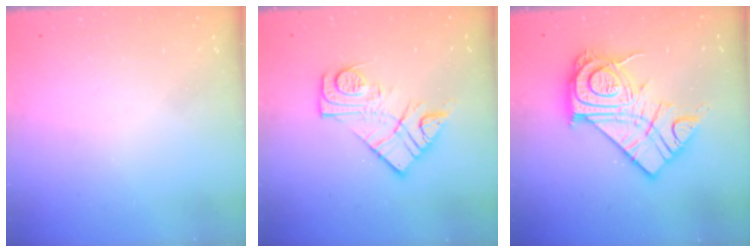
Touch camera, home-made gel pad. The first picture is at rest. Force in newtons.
{"total": 12.9, "press": 12.8, "slide": 0.9}
{"total": 20.7, "press": 20.7, "slide": 1.7}